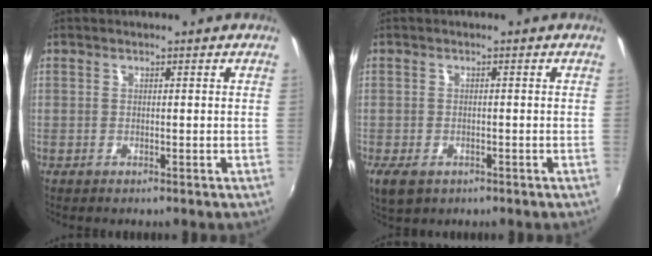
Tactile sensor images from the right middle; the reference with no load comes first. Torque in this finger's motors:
{"motor_torque": [0.75, -0.49, 0.04, 0.02]}